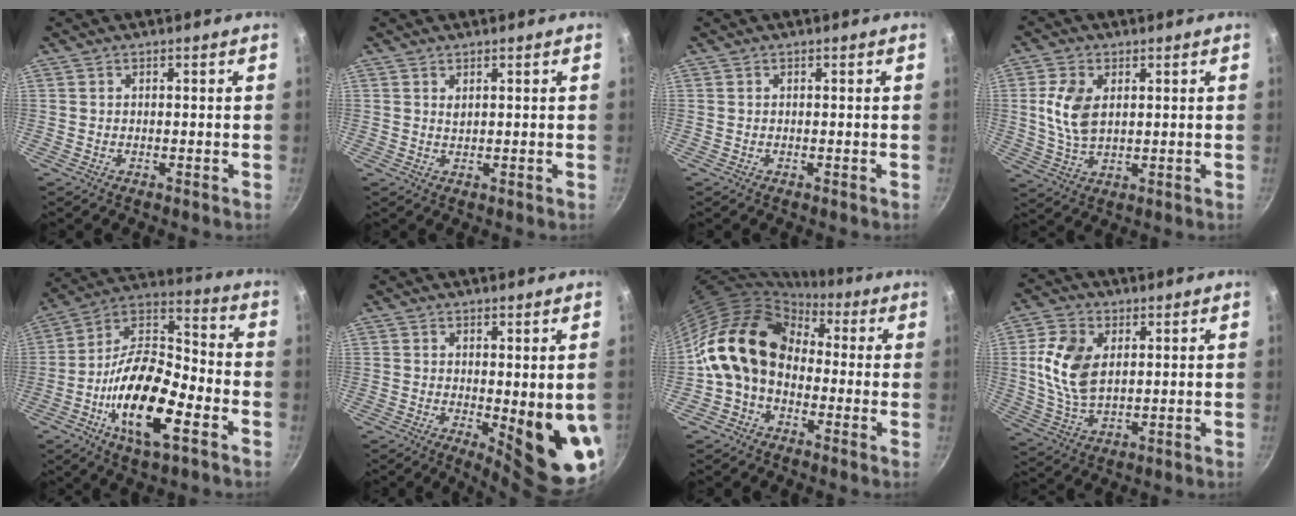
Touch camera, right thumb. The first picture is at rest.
{"total": 1.0, "force": [0.6, 0.4, 0.7], "torque": [-0.012, -0.004, 0.011]}
{"total": 0.0}
{"total": 8.4, "force": [1.7, 5.2, 6.4], "torque": [-0.123, -0.010, 0.035]}
{"total": 20.0, "force": [-7.4, 8.4, 16.5], "torque": [-0.285, 0.040, -0.148]}
{"total": 11.5, "force": [-0.6, 3.5, 10.9], "torque": [-0.112, -0.025, 0.002]}
{"total": 15.3, "force": [-0.3, 11.6, 9.9], "torque": [-0.155, 0.042, -0.027]}
{"total": 11.4, "force": [2.3, 7.1, 8.6], "torque": [-0.160, -0.012, 0.046]}